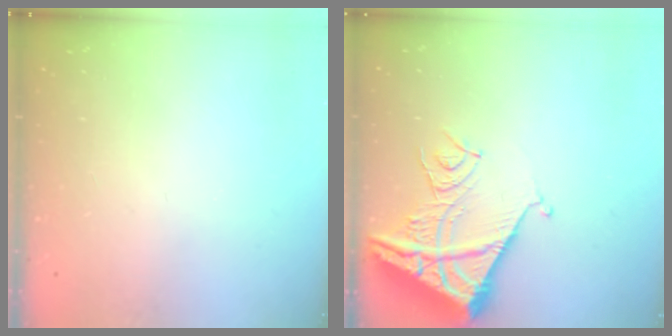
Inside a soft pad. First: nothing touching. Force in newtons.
{"total": 12.2, "press": 12.1, "slide": 1.5}